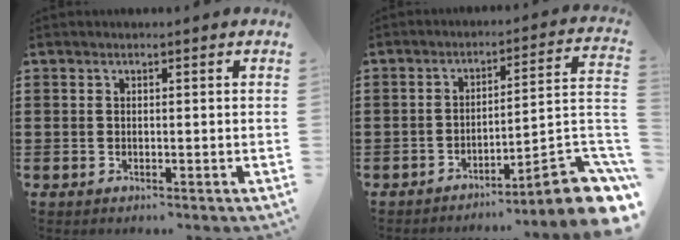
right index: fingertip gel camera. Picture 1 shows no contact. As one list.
[{"total": 8.4, "force": [-5.6, 0.7, 6.2], "torque": [-0.089, -0.010, -0.109]}]